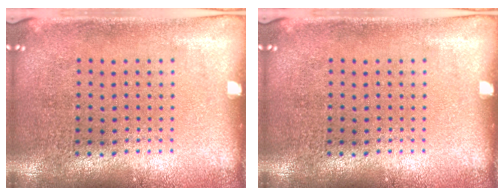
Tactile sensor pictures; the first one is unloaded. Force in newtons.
{"total": 0.0}